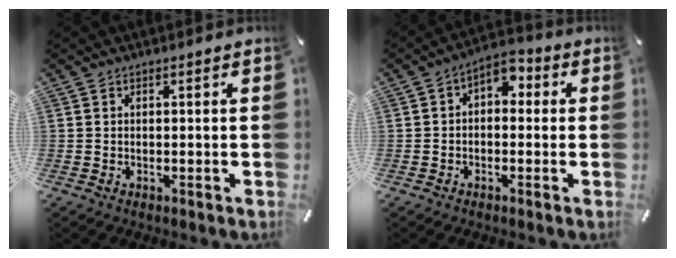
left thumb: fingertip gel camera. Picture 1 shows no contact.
{"total": 3.6, "force": [-0.3, 2.8, 2.3], "torque": [-0.044, 0.008, -0.010]}